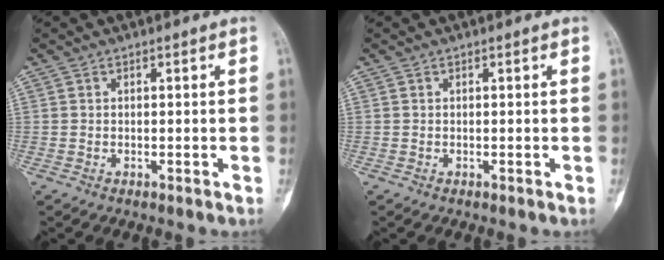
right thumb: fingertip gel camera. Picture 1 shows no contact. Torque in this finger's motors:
{"motor_torque": [-0.04, -0.02, 0.05, -0.03, 0.01]}